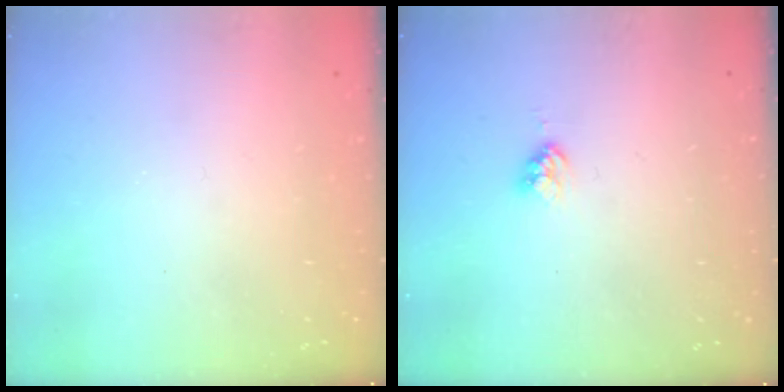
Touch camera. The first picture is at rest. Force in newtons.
{"total": 2.4, "press": 2.3, "slide": 0.4}